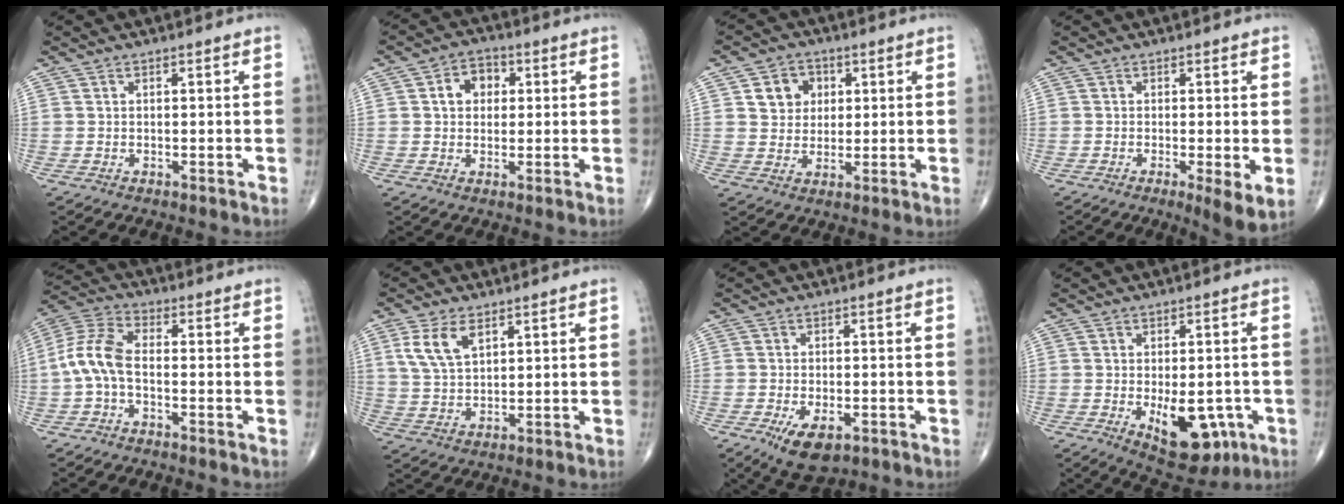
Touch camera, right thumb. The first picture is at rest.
{"total": 5.8, "force": [1.1, 4.5, 3.4], "torque": [-0.033, 0.012, 0.011]}
{"total": 6.5, "force": [1.9, 5.6, 2.7], "torque": [-0.011, -0.004, 0.031]}
{"total": 4.7, "force": [-1.0, 0.9, 4.6], "torque": [-0.079, -0.017, -0.021]}
{"total": 8.4, "force": [-1.4, 4.2, 7.1], "torque": [-0.154, 0.027, -0.041]}
{"total": 7.0, "force": [3.2, 3.7, 5.0], "torque": [-0.094, -0.008, 0.071]}
{"total": 7.4, "force": [-3.5, 3.6, 5.5], "torque": [-0.088, -0.002, -0.050]}
{"total": 11.8, "force": [-3.6, 6.2, 9.4], "torque": [-0.107, -0.001, -0.035]}